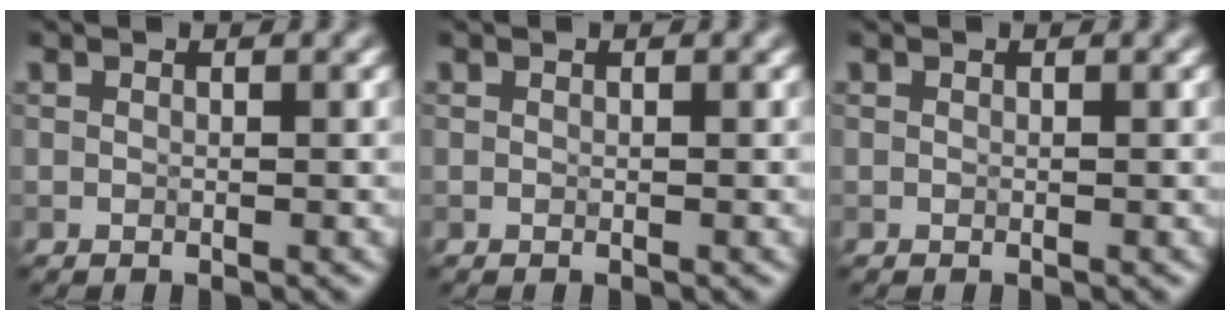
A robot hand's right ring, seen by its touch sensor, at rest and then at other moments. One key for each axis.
{"total": 0.0}
{"total": 0.0}